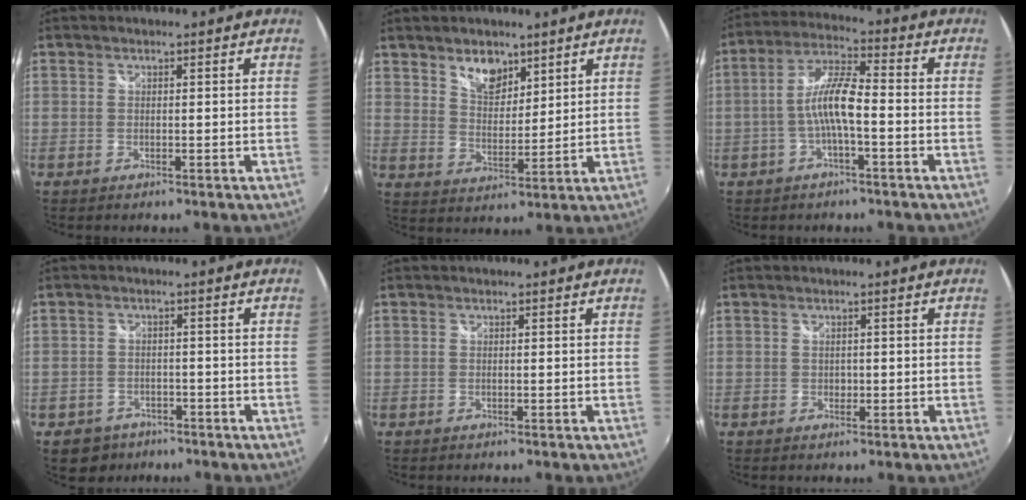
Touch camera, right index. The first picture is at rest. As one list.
[{"total": 6.7, "force": [4.7, 3.7, 3.1], "torque": [-0.041, 0.002, 0.085]}, {"total": 7.8, "force": [-2.2, 1.4, 7.4], "torque": [-0.160, 0.014, -0.040]}, {"total": 5.2, "force": [-3.3, 3.9, 0.9], "torque": [-0.035, 0.008, -0.048]}, {"total": 0.0}, {"total": 1.0, "force": [-0.1, 0.9, 0.4], "torque": [-0.003, -0.001, -0.002]}]